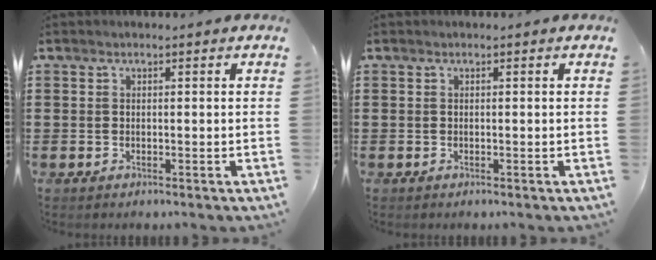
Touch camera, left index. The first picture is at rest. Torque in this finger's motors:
{"motor_torque": [-0.01, 0.00, 0.00, 0.00]}